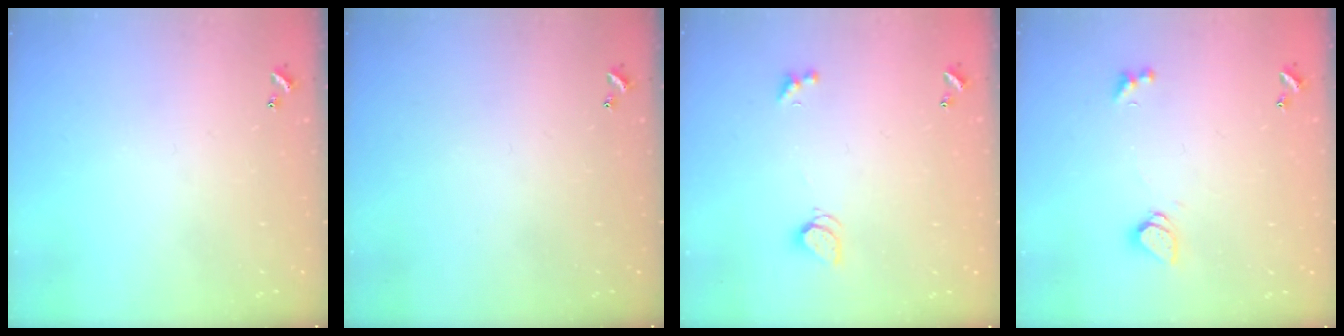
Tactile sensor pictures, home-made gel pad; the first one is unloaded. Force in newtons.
{"total": 0.0}
{"total": 2.0, "press": 2.0, "slide": 0.5}
{"total": 1.5, "press": 1.4, "slide": 0.5}